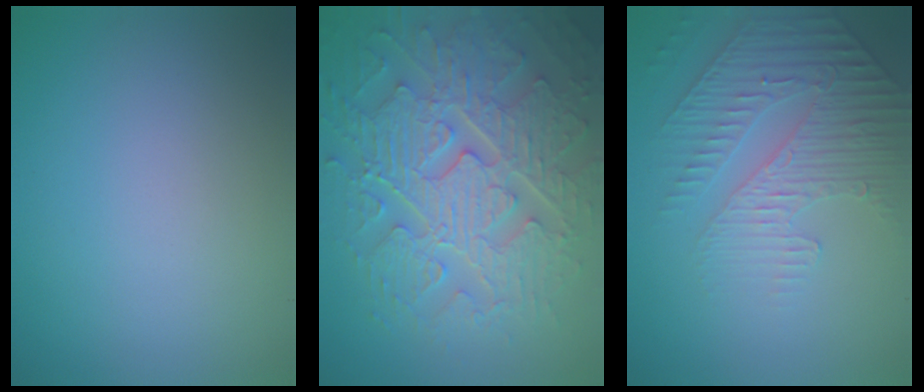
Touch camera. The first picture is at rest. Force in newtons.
{"total": 9.3, "press": 6.8, "slide": 6.4}
{"total": 4.5, "press": 3.5, "slide": 2.9}